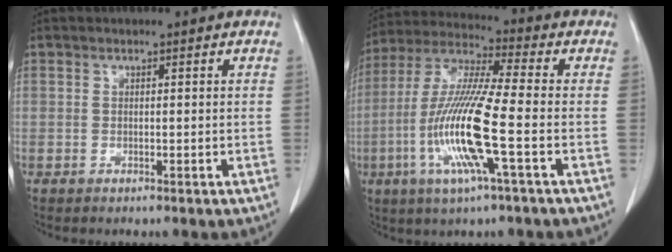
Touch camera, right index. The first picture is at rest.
{"total": 14.7, "force": [-3.9, 0.3, 14.1], "torque": [-0.298, -0.012, -0.084]}